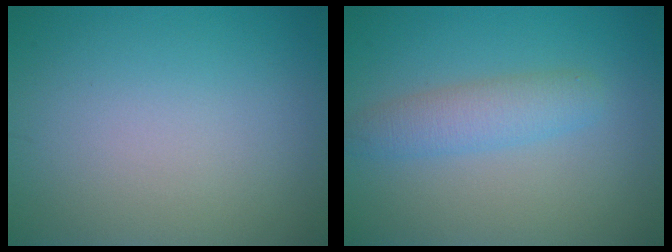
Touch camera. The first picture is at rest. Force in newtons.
{"total": 3.0, "press": 3.0, "slide": 0.1}